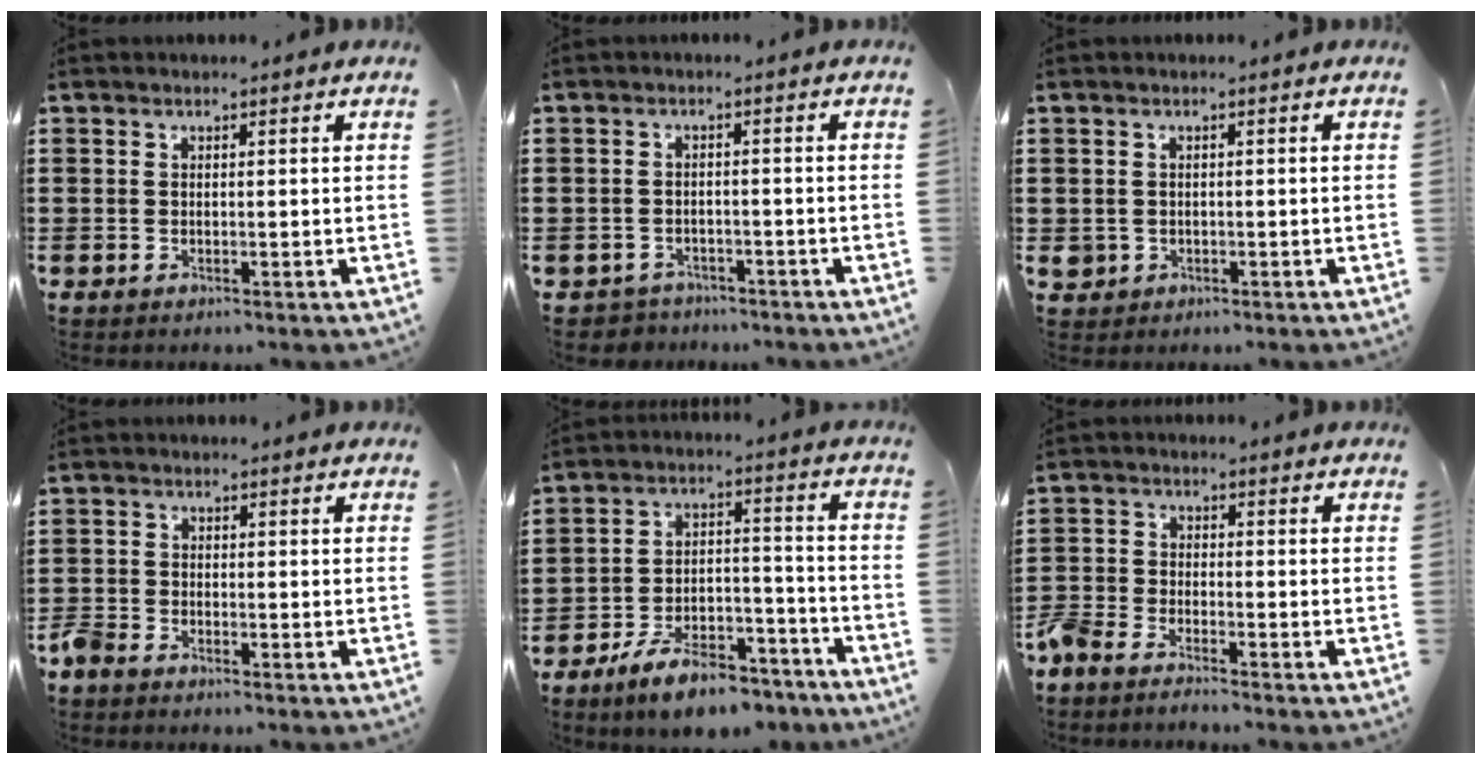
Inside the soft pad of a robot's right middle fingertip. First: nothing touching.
{"total": 2.1, "force": [-2.0, 0.5, -0.4], "torque": [-0.003, 0.000, -0.047]}
{"total": 1.0, "force": [-0.2, 1.0, 0.3], "torque": [-0.009, 0.005, -0.006]}
{"total": 2.3, "force": [-2.1, 0.7, 0.4], "torque": [-0.033, -0.004, -0.052]}
{"total": 9.1, "force": [-7.8, 2.4, 3.8], "torque": [-0.068, 0.029, -0.147]}
{"total": 3.9, "force": [-3.9, 0.5, 0.4], "torque": [-0.031, -0.005, -0.086]}